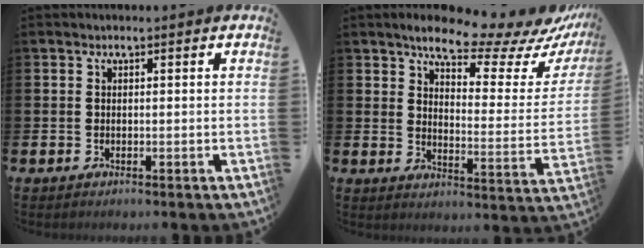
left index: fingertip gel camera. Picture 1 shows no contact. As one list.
[{"total": 9.0, "force": [7.9, 2.2, 3.7], "torque": [-0.082, -0.063, 0.130]}]